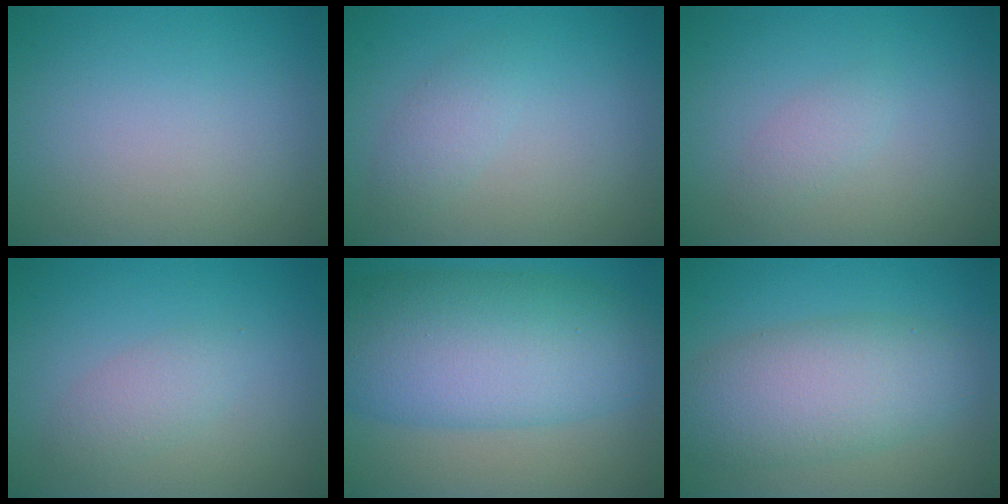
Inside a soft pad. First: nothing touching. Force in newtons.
{"total": 1.7, "press": 1.7, "slide": 0.0}
{"total": 1.3, "press": 1.3, "slide": 0.0}
{"total": 2.0, "press": 1.9, "slide": 0.1}
{"total": 10.9, "press": 10.9, "slide": 0.3}
{"total": 7.7, "press": 7.7, "slide": 0.1}